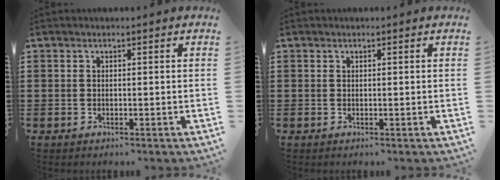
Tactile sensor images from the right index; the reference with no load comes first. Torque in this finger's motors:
{"motor_torque": [-0.05, 0.26, 0.05, 0.01]}